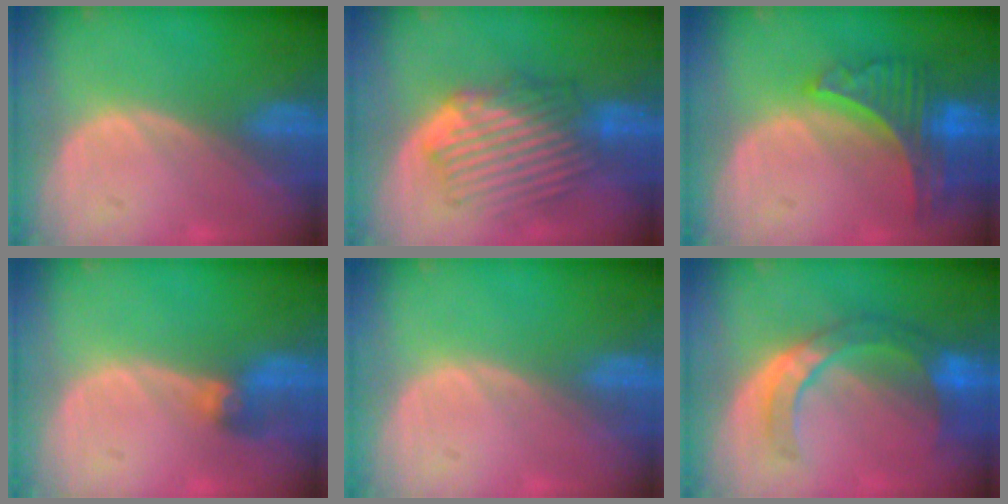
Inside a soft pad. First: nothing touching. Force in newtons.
{"total": 8.9, "press": 8.2, "slide": 3.4}
{"total": 8.0, "press": 7.1, "slide": 3.8}
{"total": 2.6, "press": 2.6, "slide": 0.6}
{"total": 0.0}
{"total": 7.7, "press": 7.3, "slide": 2.4}